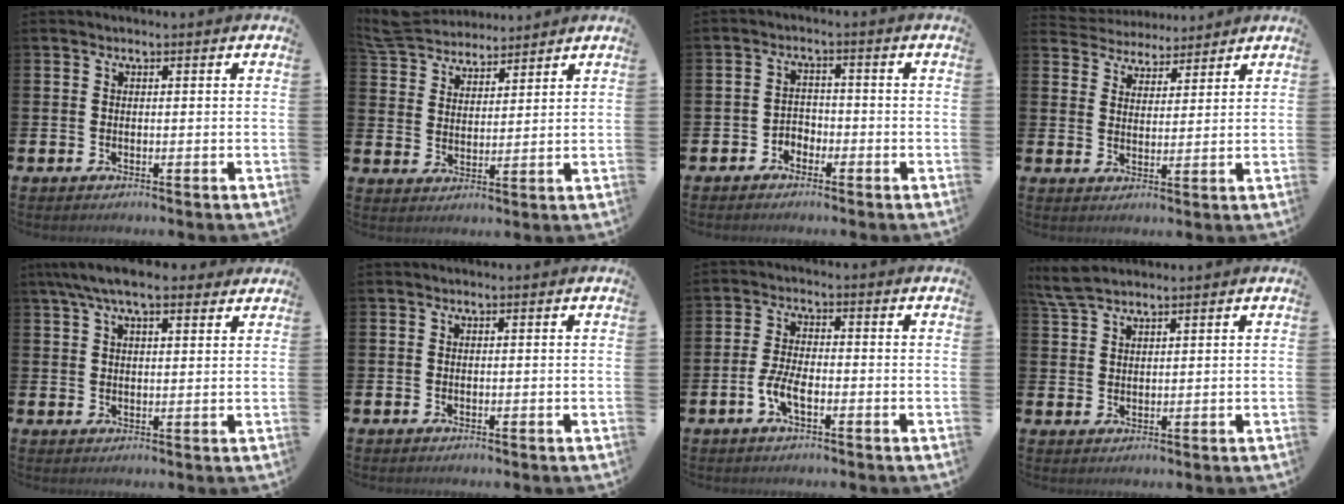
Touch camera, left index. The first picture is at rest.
{"total": 6.5, "force": [6.2, 1.7, 0.5], "torque": [-0.046, -0.027, 0.116]}
{"total": 2.3, "force": [-1.9, 1.2, 0.0], "torque": [-0.015, 0.005, -0.042]}
{"total": 4.2, "force": [3.9, 1.2, -0.8], "torque": [-0.012, -0.021, 0.072]}
{"total": 6.3, "force": [5.2, 1.9, 3.1], "torque": [-0.074, -0.005, 0.095]}
{"total": 0.0}
{"total": 4.0, "force": [-1.6, 1.5, 3.3], "torque": [-0.077, 0.005, -0.031]}
{"total": 4.1, "force": [3.7, 1.1, 1.6], "torque": [-0.040, -0.005, 0.068]}